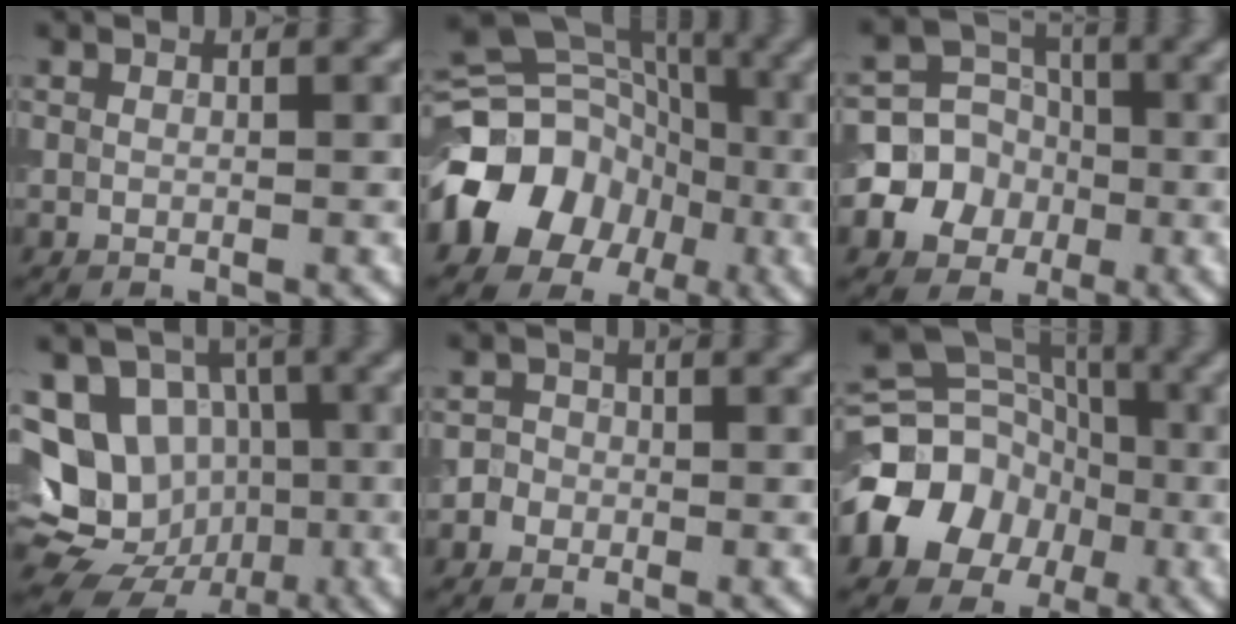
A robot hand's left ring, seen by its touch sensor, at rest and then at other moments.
{"total": 11.8, "force": [-3.8, 9.8, 5.3], "torque": [-0.096, -0.006, -0.088]}
{"total": 6.6, "force": [-1.5, 6.1, 2.0], "torque": [-0.016, 0.008, -0.058]}
{"total": 15.3, "force": [-2.0, 13.6, 6.7], "torque": [-0.156, 0.005, -0.028]}
{"total": 1.6, "force": [-0.4, 1.6, 0.3], "torque": [0.014, 0.006, -0.015]}
{"total": 10.2, "force": [-3.1, 8.8, 4.3], "torque": [-0.073, 0.000, -0.076]}